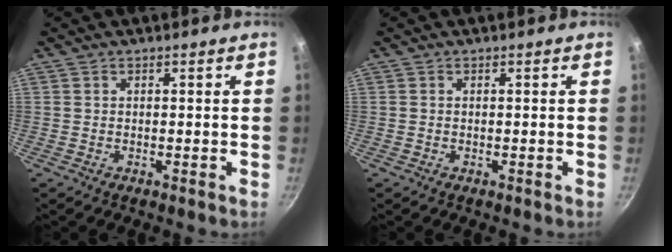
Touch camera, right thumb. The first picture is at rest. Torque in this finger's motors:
{"motor_torque": [-0.24, -0.04, -0.17, -0.09, -0.04]}